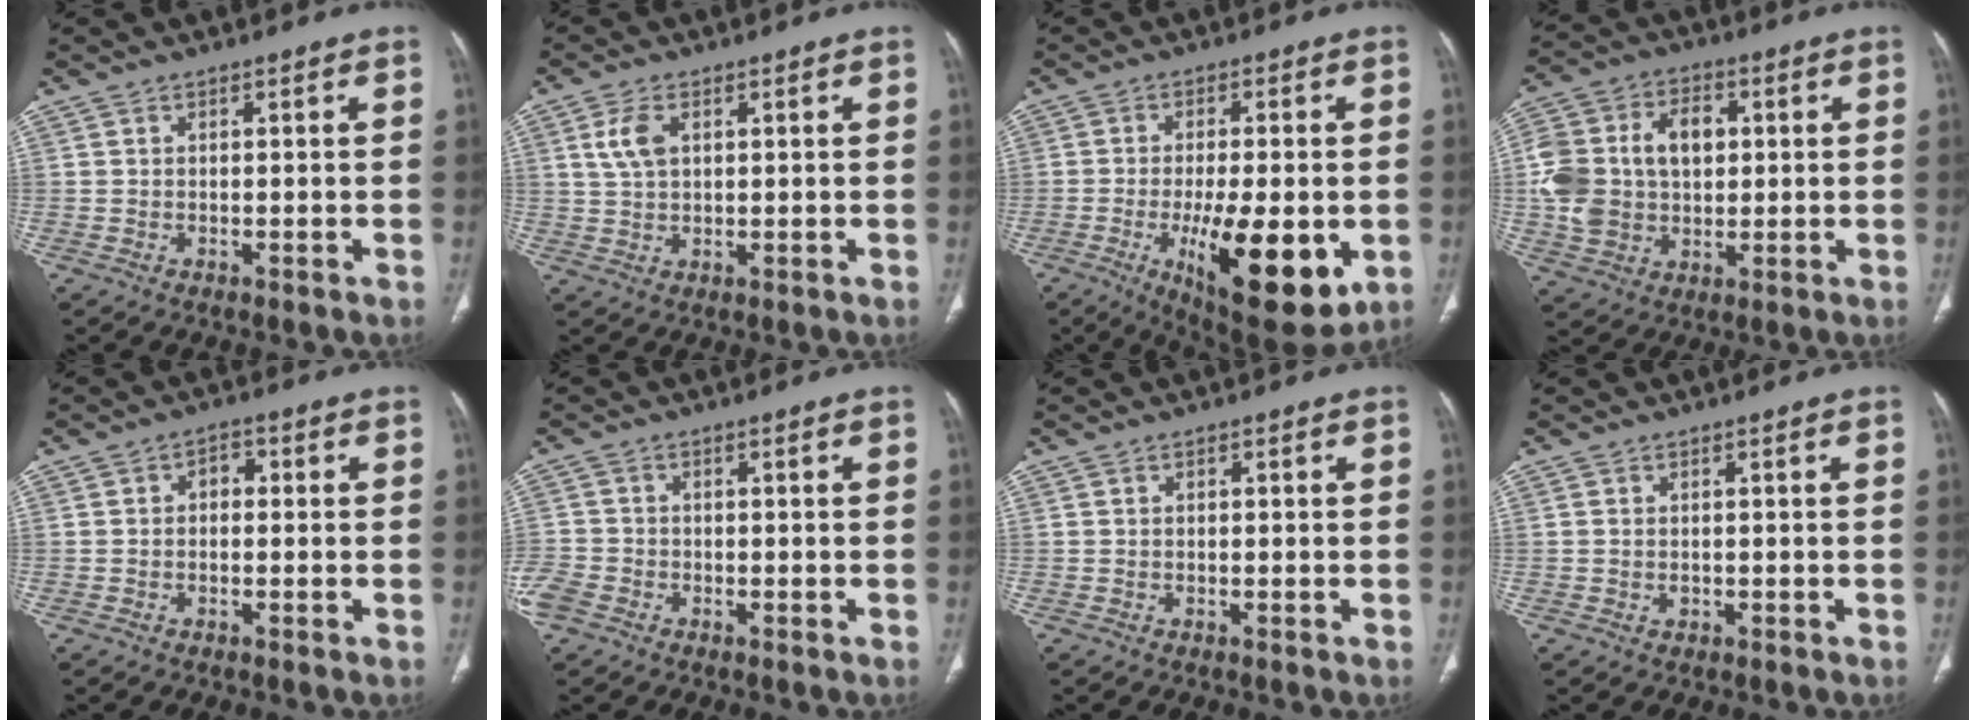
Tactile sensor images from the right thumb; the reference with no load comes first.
{"total": 5.0, "force": [1.7, 2.9, 3.7], "torque": [-0.079, 0.001, 0.035]}
{"total": 18.0, "force": [-4.7, 6.3, 16.2], "torque": [-0.226, -0.019, -0.056]}
{"total": 16.7, "force": [1.6, 12.0, 11.5], "torque": [-0.210, 0.018, 0.030]}
{"total": 2.5, "force": [-0.1, 1.8, 1.7], "torque": [-0.014, 0.010, -0.009]}
{"total": 5.0, "force": [-2.8, 3.5, 2.3], "torque": [-0.062, 0.008, -0.056]}
{"total": 0.0}
{"total": 0.9, "force": [-0.2, 0.7, 0.5], "torque": [-0.006, 0.000, -0.001]}